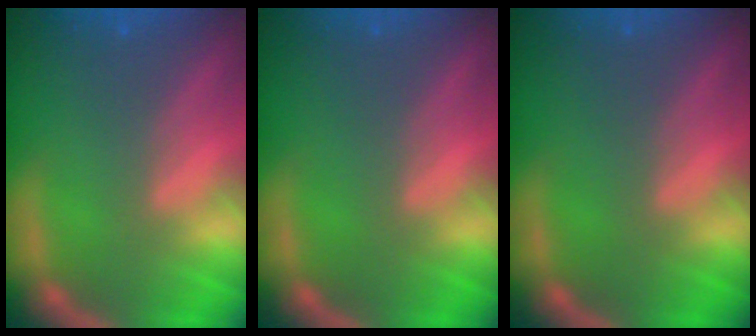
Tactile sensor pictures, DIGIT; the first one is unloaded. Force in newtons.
{"total": 0.0}
{"total": 0.0}